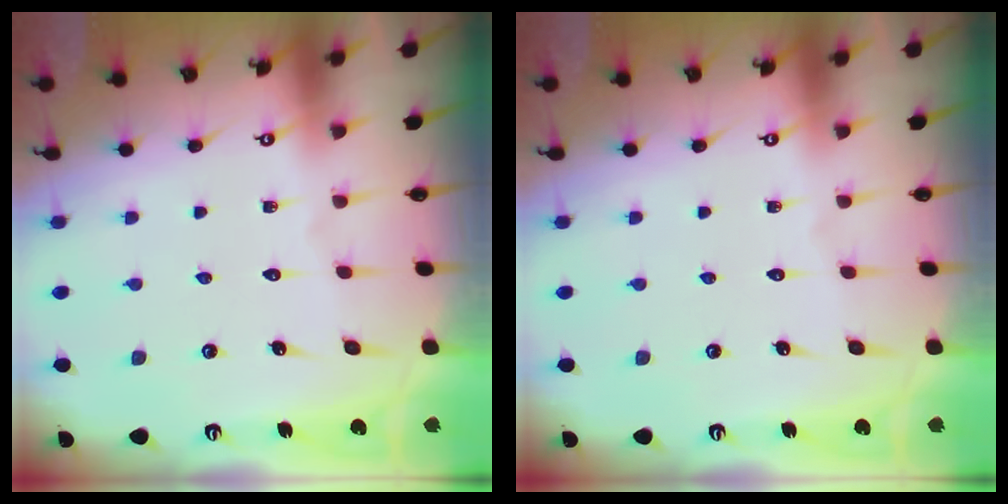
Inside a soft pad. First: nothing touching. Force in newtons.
{"total": 0.0}